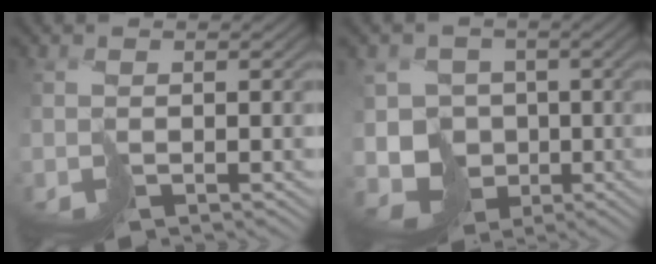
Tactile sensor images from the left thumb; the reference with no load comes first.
{"total": 10.6, "force": [-4.5, 8.1, 5.1], "torque": [-0.124, -0.018, -0.077]}